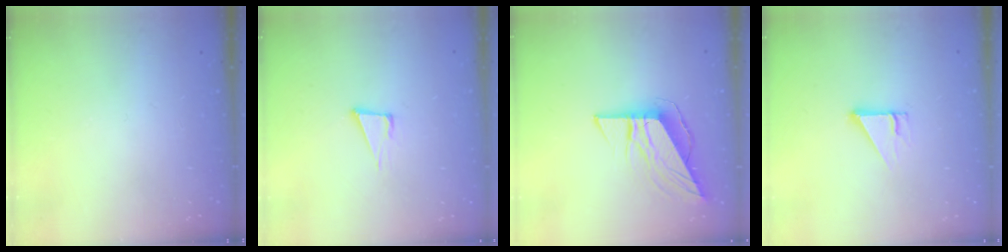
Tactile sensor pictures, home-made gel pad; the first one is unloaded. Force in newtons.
{"total": 5.2, "press": 4.2, "slide": 3.1}
{"total": 8.7, "press": 8.7, "slide": 0.3}
{"total": 2.7, "press": 2.7, "slide": 0.0}